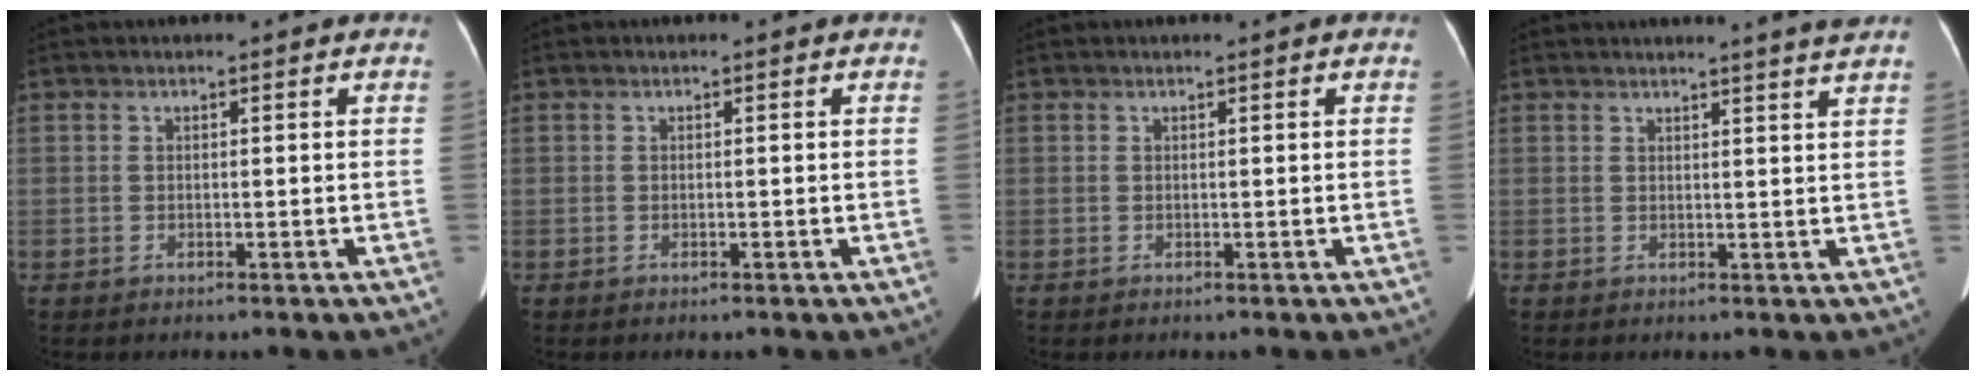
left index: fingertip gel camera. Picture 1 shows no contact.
{"total": 0.0}
{"total": 0.0}
{"total": 4.9, "force": [4.4, -1.1, 2.0], "torque": [-0.026, -0.002, 0.038]}